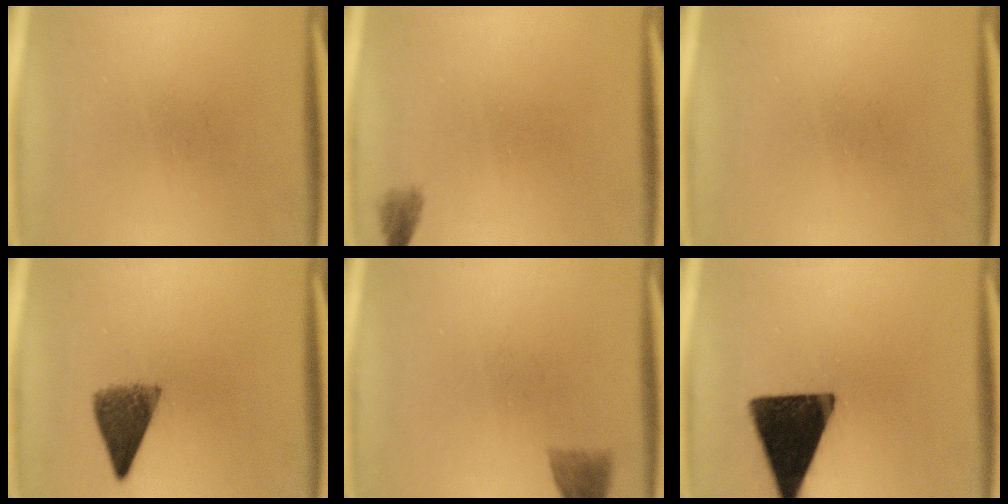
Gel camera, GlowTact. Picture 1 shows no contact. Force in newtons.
{"total": 1.3}
{"total": 0.0}
{"total": 6.3}
{"total": 3.0}
{"total": 17.1}